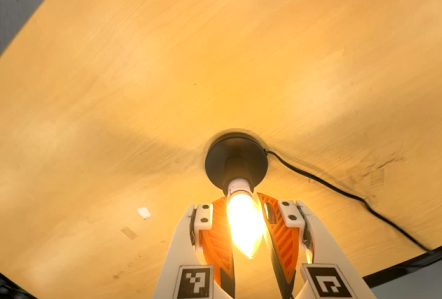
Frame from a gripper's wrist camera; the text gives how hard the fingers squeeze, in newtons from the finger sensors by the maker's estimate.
{"total": 13.8, "left": 12.8, "right": 14.8}